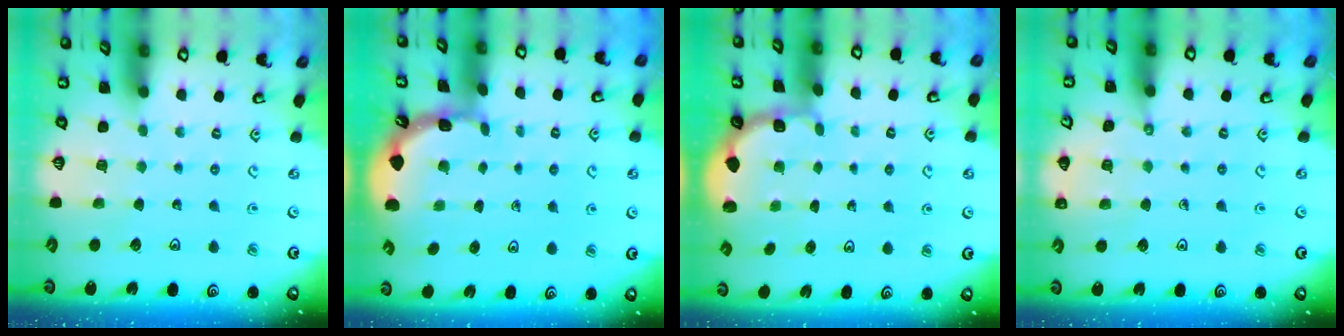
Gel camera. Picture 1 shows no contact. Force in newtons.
{"total": 1.6, "press": 1.6, "slide": 0.1}
{"total": 1.8, "press": 1.6, "slide": 0.7}
{"total": 5.8, "press": 5.6, "slide": 1.6}